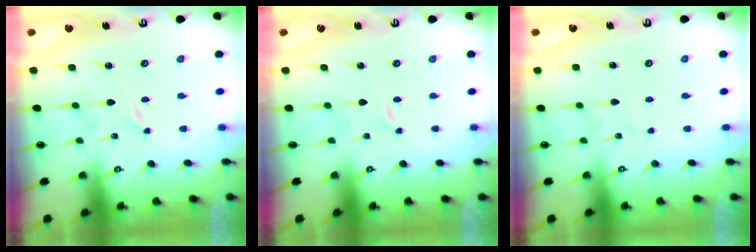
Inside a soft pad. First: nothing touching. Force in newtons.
{"total": 0.0}
{"total": 2.7, "press": 2.7, "slide": 0.3}